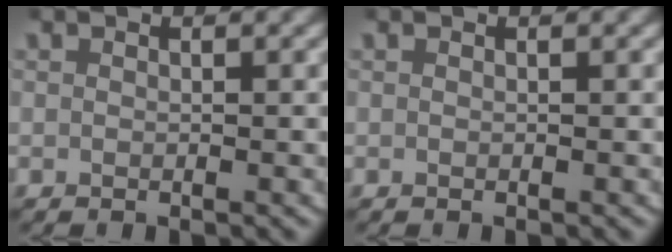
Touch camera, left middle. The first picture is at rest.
{"total": 0.0}